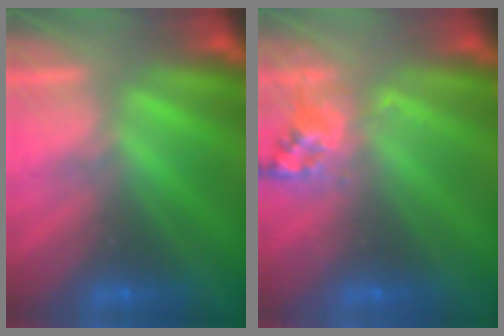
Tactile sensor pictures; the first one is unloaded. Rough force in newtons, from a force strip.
{"total": 2.6}